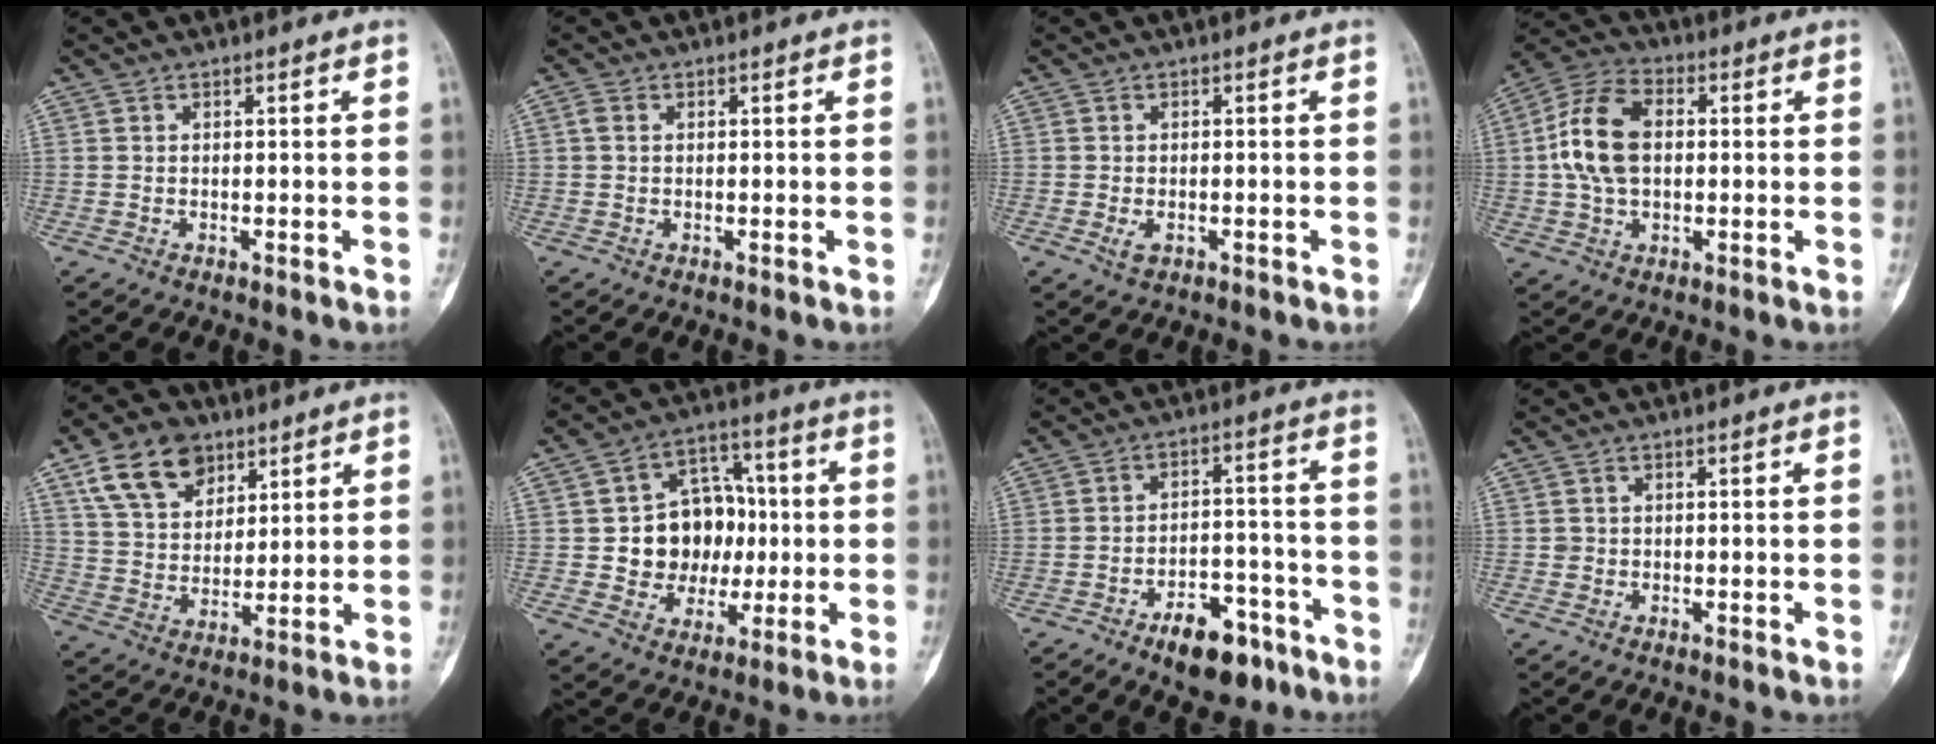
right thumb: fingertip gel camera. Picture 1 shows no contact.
{"total": 0.9, "force": [0.1, 0.7, 0.6], "torque": [-0.012, 0.003, 0.002]}
{"total": 1.9, "force": [-0.8, 1.1, 1.4], "torque": [-0.025, 0.000, -0.011]}
{"total": 12.1, "force": [0.8, 7.8, 9.2], "torque": [-0.178, 0.023, 0.011]}
{"total": 12.8, "force": [7.1, 8.4, 6.6], "torque": [-0.089, -0.021, 0.136]}
{"total": 13.7, "force": [0.0, 11.3, 7.8], "torque": [-0.058, 0.026, 0.009]}
{"total": 10.8, "force": [-6.9, 5.3, 6.3], "torque": [-0.065, 0.053, -0.100]}
{"total": 1.0, "force": [-0.1, 1.0, 0.1], "torque": [0.004, 0.005, -0.002]}